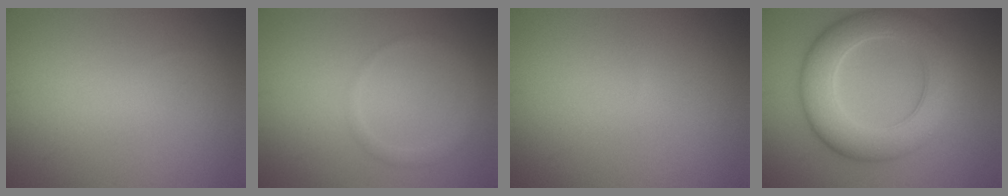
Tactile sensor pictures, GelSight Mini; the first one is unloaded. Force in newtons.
{"total": 1.3, "press": 1.3, "slide": 0.0}
{"total": 0.0}
{"total": 7.6, "press": 7.6, "slide": 0.1}